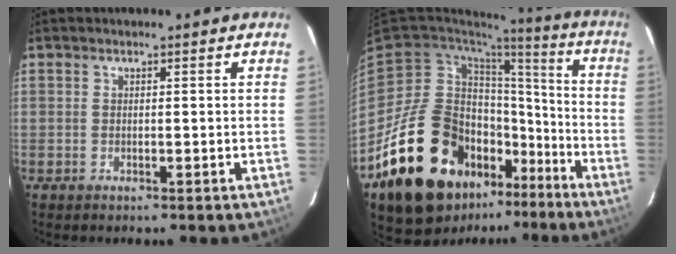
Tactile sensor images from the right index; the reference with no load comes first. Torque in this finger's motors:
{"motor_torque": [0.96, -0.93, 0.18, -0.18]}